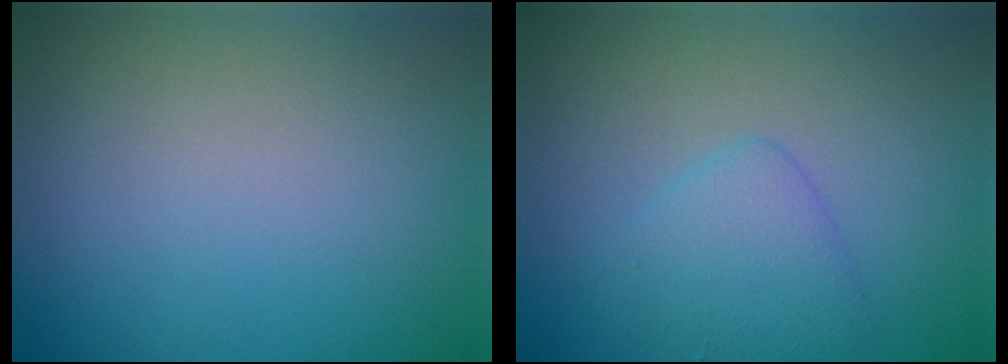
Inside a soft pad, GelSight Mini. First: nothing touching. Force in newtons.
{"total": 2.5, "press": 2.5, "slide": 0.1}